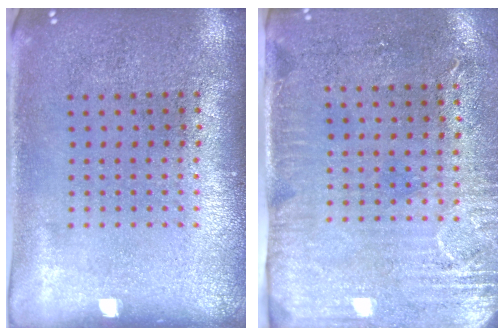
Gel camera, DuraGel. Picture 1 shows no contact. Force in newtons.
{"total": 2.9, "press": 2.4, "slide": 1.6}